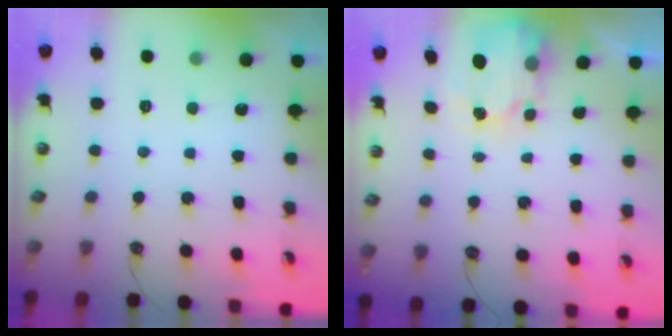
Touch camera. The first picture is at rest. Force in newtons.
{"total": 4.1, "press": 4.1, "slide": 0.1}